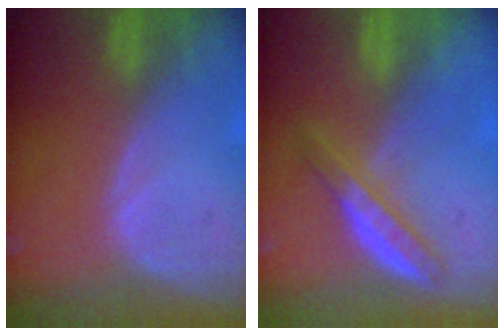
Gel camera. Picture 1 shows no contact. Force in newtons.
{"total": 4.7, "press": 4.4, "slide": 1.4}